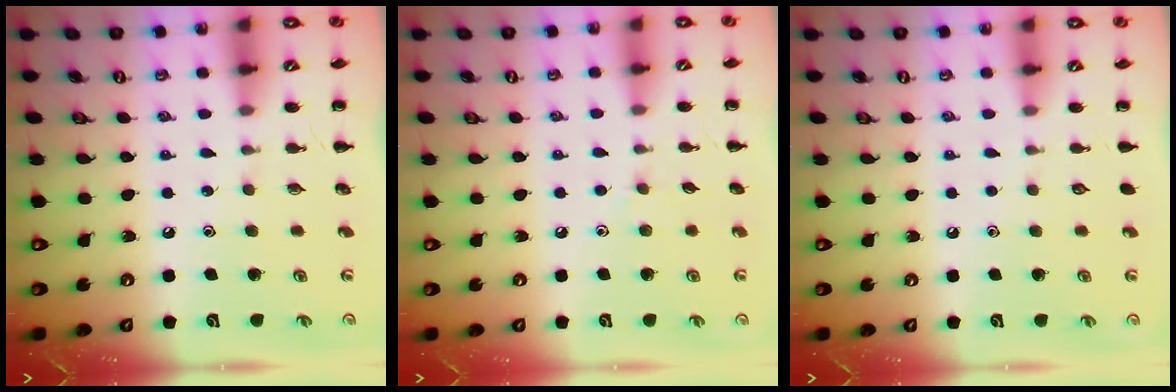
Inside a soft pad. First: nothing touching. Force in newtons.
{"total": 4.0, "press": 3.7, "slide": 1.5}
{"total": 0.0}